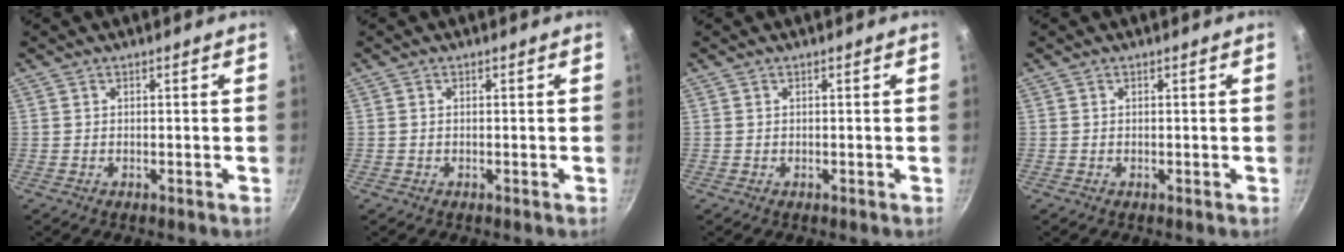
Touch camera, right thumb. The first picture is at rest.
{"total": 0.0}
{"total": 0.0}
{"total": 0.0}